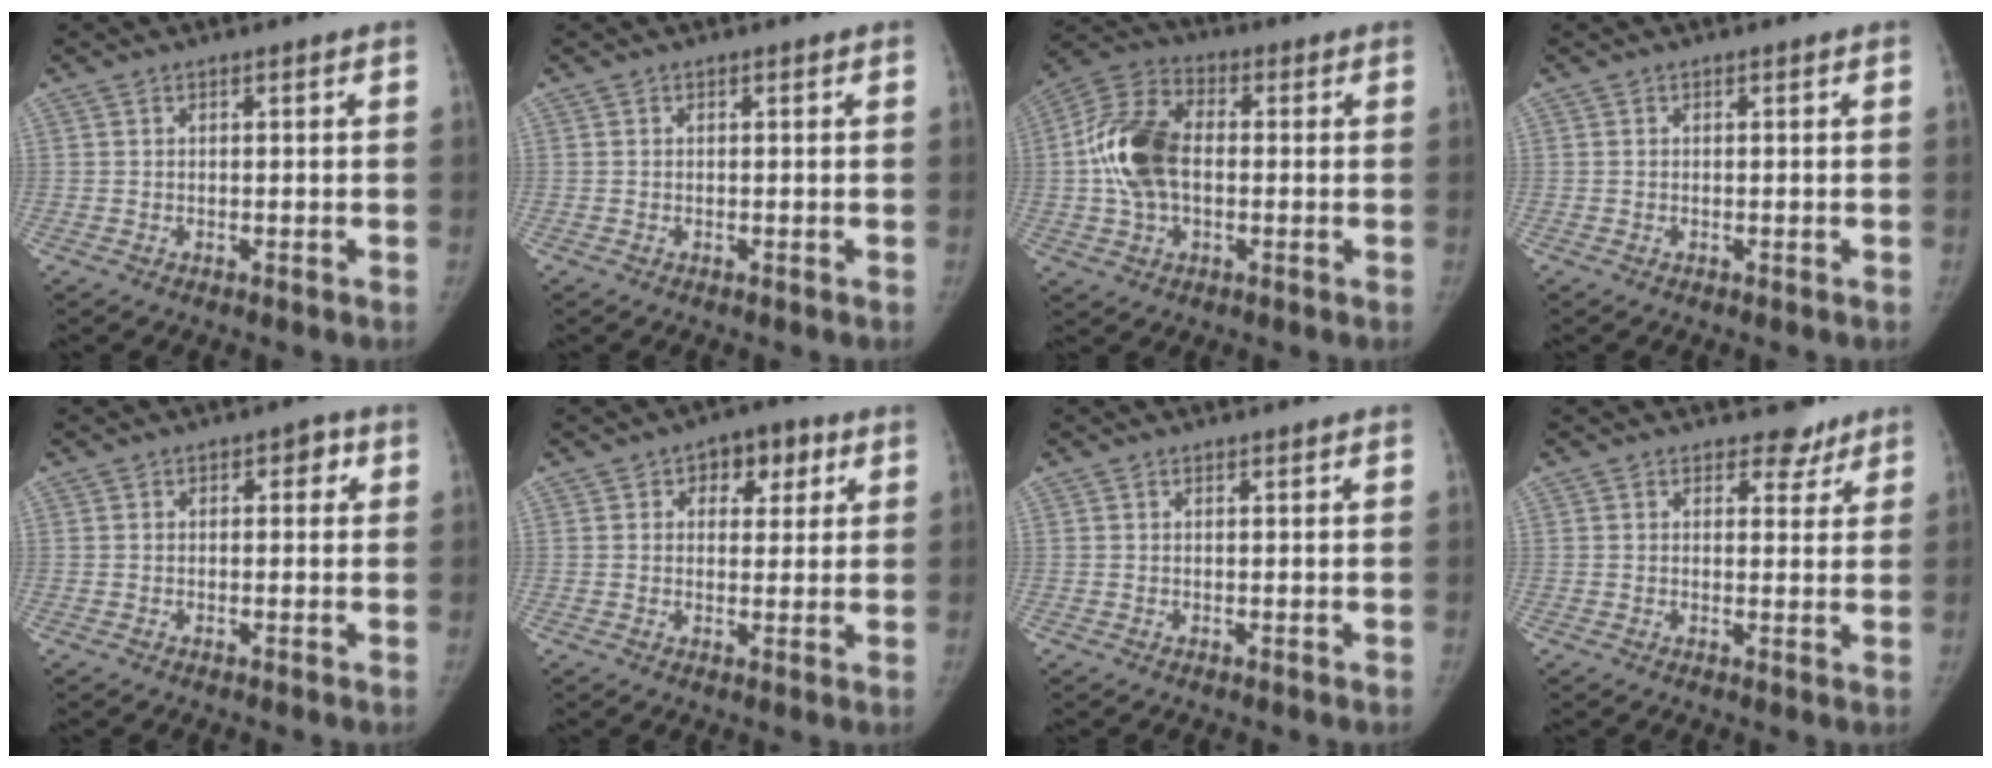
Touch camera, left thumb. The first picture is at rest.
{"total": 0.0}
{"total": 13.6, "force": [0.0, 8.8, 10.4], "torque": [-0.204, 0.024, -0.006]}
{"total": 0.0}
{"total": 2.4, "force": [0.6, 1.5, 1.8], "torque": [0.002, 0.004, 0.000]}
{"total": 6.6, "force": [2.7, 4.5, 4.0], "torque": [-0.007, -0.004, 0.031]}
{"total": 0.0}
{"total": 3.6, "force": [2.7, 2.2, 0.5], "torque": [0.020, -0.017, 0.032]}